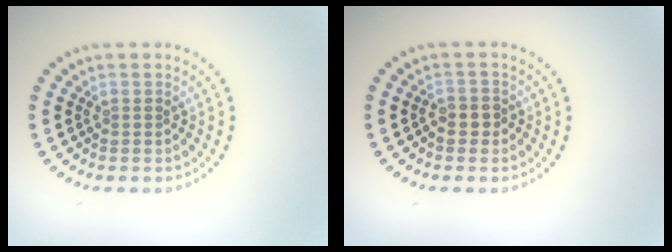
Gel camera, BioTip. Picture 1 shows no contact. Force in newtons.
{"total": 1.0, "press": 0.9, "slide": 0.4}